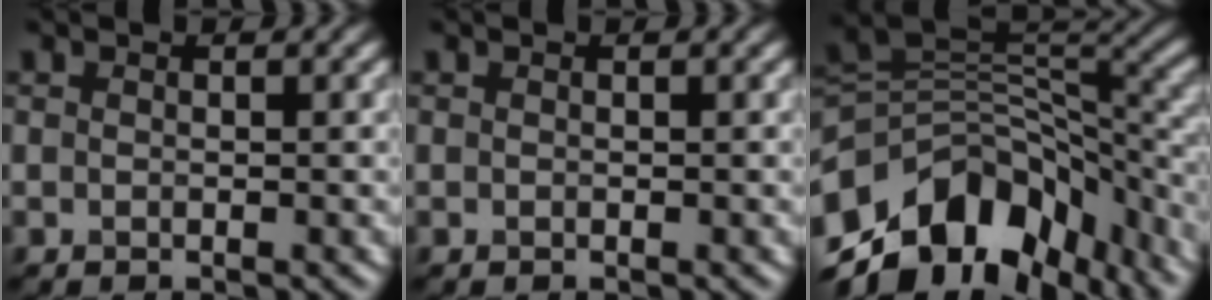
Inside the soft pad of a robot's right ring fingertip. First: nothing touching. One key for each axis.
{"total": 0.0}
{"total": 14.3, "fx": -7.9, "fy": 9.2, "fz": 7.7, "tx": -0.167, "ty": 0.007, "tz": -0.128}